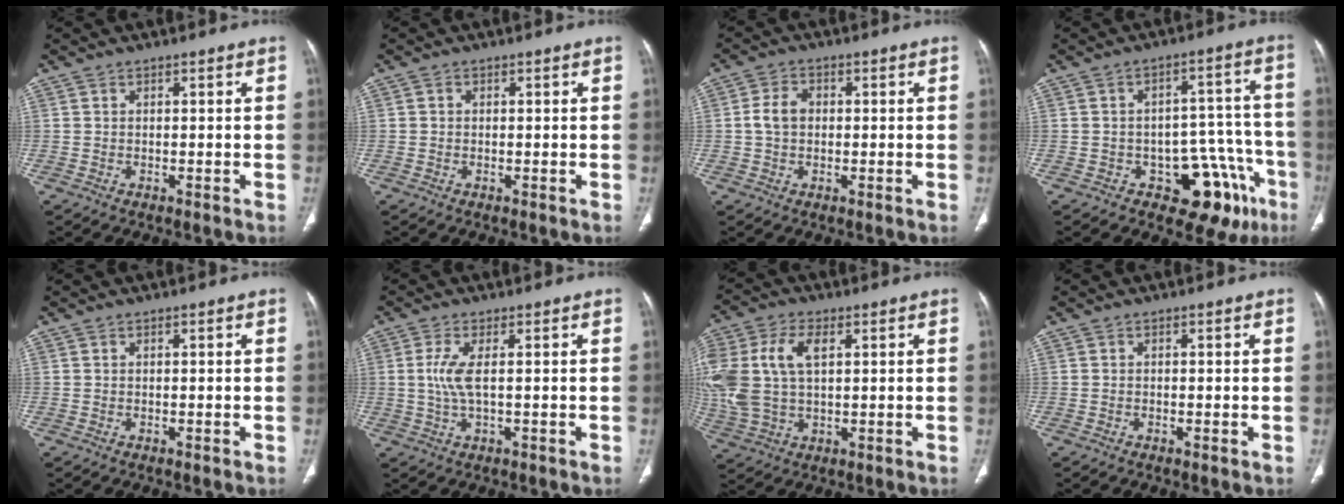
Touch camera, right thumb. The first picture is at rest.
{"total": 0.6, "force": [0.0, 0.6, 0.3], "torque": [-0.001, 0.002, -0.001]}
{"total": 4.4, "force": [0.1, 3.3, 3.0], "torque": [-0.053, 0.012, -0.003]}
{"total": 14.3, "force": [-7.5, 8.0, 9.2], "torque": [-0.060, 0.070, -0.093]}
{"total": 0.0}
{"total": 4.6, "force": [0.5, 1.2, 4.4], "torque": [-0.118, -0.002, 0.011]}
{"total": 14.6, "force": [3.1, 8.6, 11.4], "torque": [-0.272, 0.013, 0.065]}
{"total": 0.0}